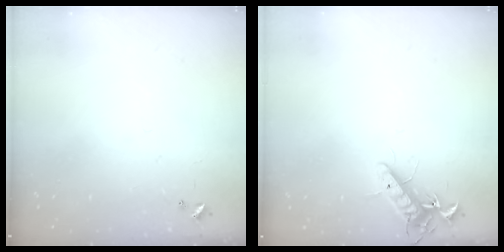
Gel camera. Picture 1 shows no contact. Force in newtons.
{"total": 11.3, "press": 11.2, "slide": 1.5}